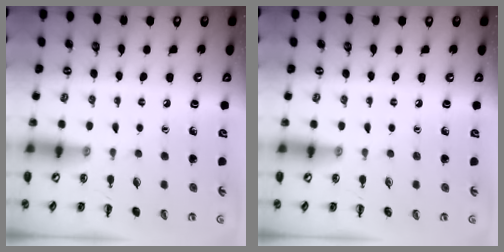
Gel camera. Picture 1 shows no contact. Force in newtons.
{"total": 0.0}